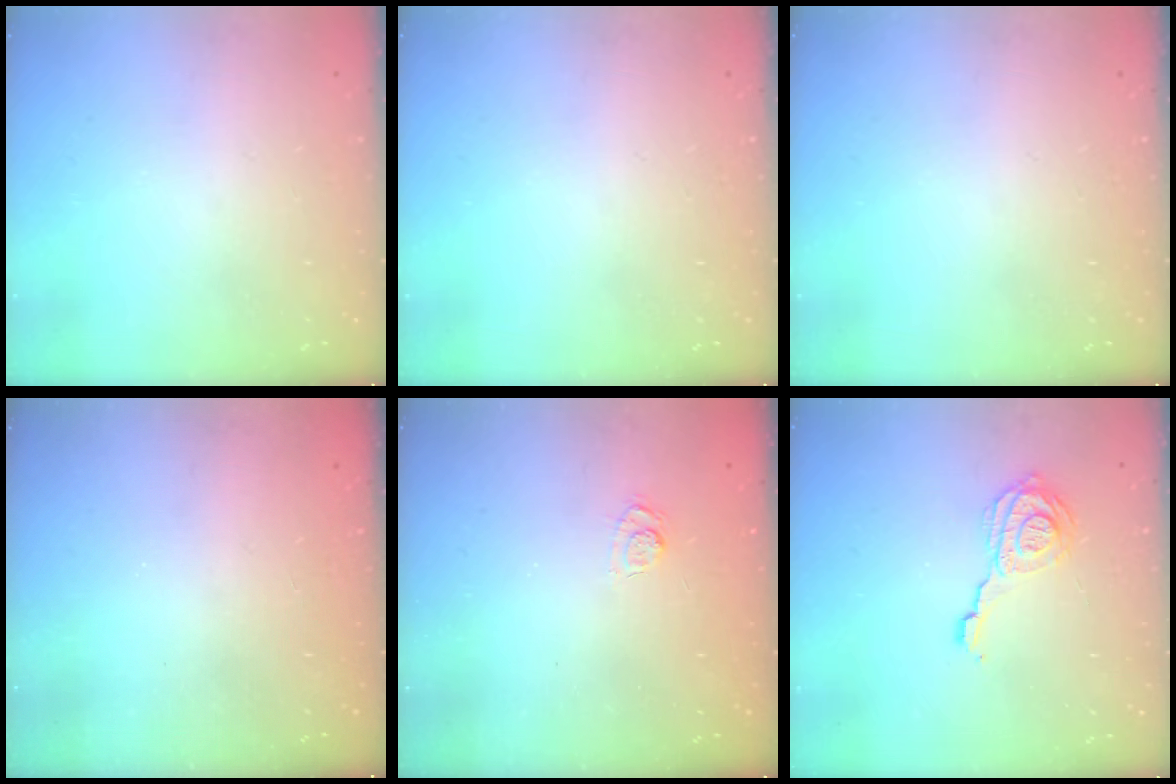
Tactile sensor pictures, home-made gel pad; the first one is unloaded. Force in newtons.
{"total": 0.0}
{"total": 0.0}
{"total": 2.4, "press": 2.3, "slide": 0.7}
{"total": 3.9, "press": 3.6, "slide": 1.7}
{"total": 12.7, "press": 12.6, "slide": 1.8}